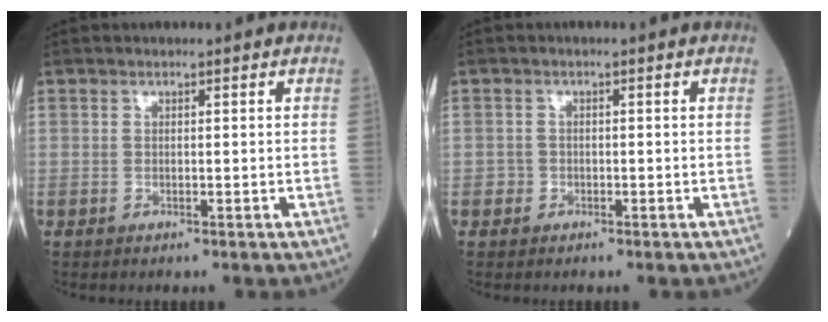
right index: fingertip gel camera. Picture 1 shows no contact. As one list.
[{"total": 1.2, "force": [-0.6, 1.1, -0.1], "torque": [0.004, 0.007, -0.013]}]